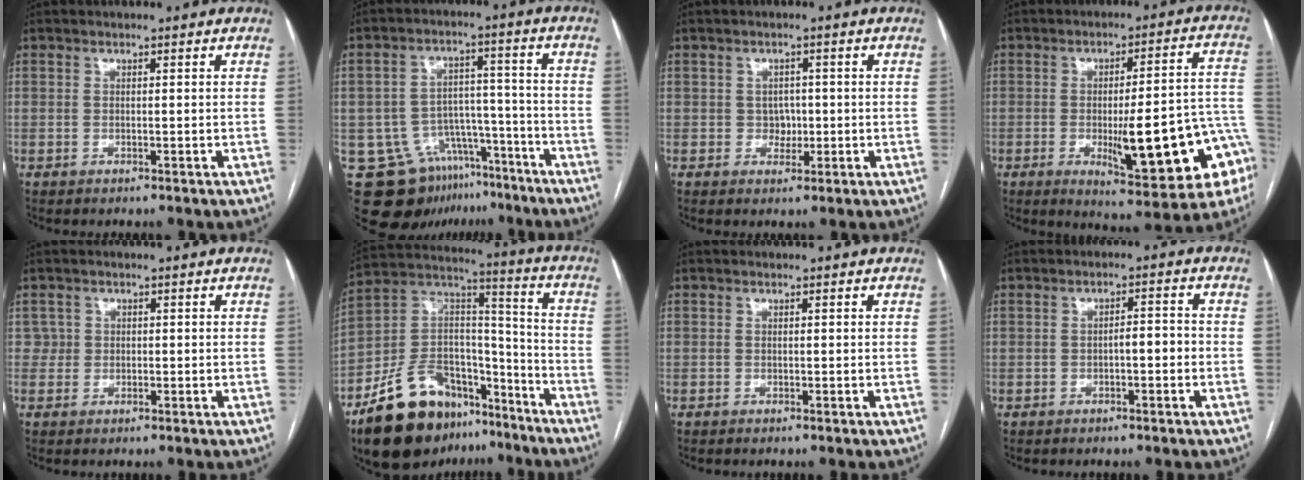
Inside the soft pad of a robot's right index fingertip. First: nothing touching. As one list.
[{"total": 14.8, "force": [-10.2, 9.4, 5.1], "torque": [-0.082, 0.048, -0.146]}, {"total": 2.2, "force": [-0.2, 1.9, 1.0], "torque": [-0.007, 0.004, -0.002]}, {"total": 19.2, "force": [-5.3, 3.6, 18.1], "torque": [-0.172, 0.020, -0.054]}, {"total": 1.7, "force": [0.3, 1.7, -0.2], "torque": [0.016, 0.007, 0.001]}, {"total": 20.8, "force": [-14.4, 10.7, 10.5], "torque": [-0.200, 0.045, -0.245]}, {"total": 0.0}, {"total": 2.6, "force": [-0.8, 0.6, 2.4], "torque": [-0.035, 0.011, -0.012]}]